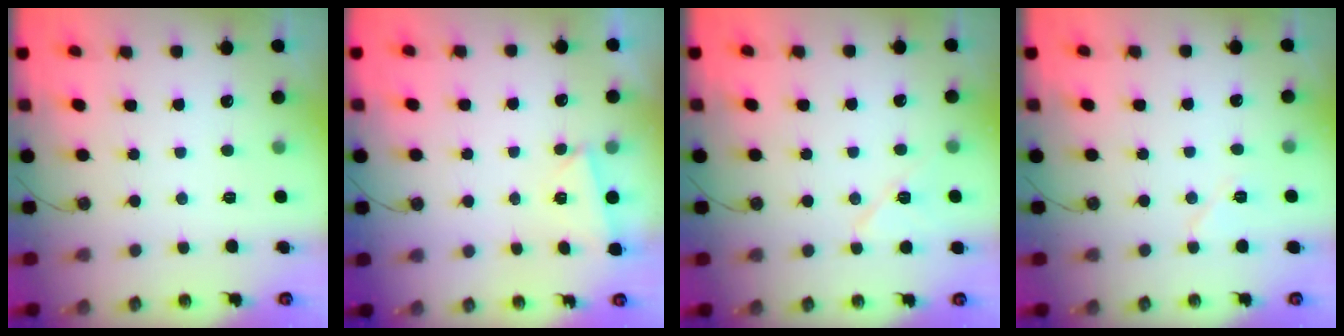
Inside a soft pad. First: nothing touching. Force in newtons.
{"total": 2.9, "press": 0.8, "slide": 2.7}
{"total": 7.8, "press": 7.8, "slide": 0.7}
{"total": 5.2, "press": 4.8, "slide": 2.1}